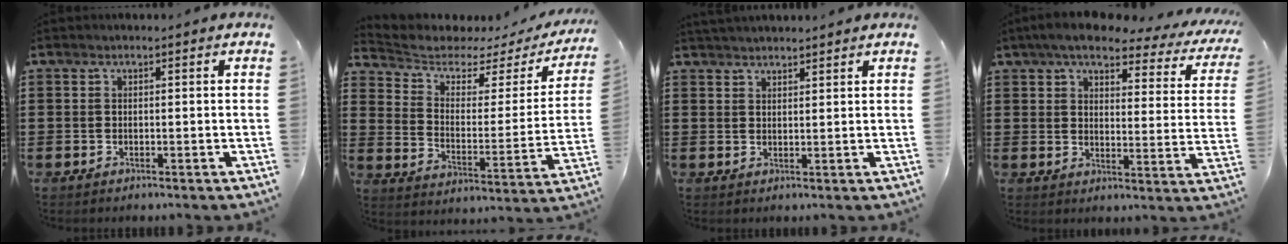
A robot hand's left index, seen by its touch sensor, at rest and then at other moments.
{"total": 3.8, "force": [2.9, 1.8, 1.7], "torque": [-0.057, -0.023, 0.042]}
{"total": 1.9, "force": [1.8, 0.0, 0.3], "torque": [-0.009, 0.002, 0.036]}
{"total": 6.0, "force": [5.0, 1.1, 3.2], "torque": [-0.077, -0.024, 0.081]}